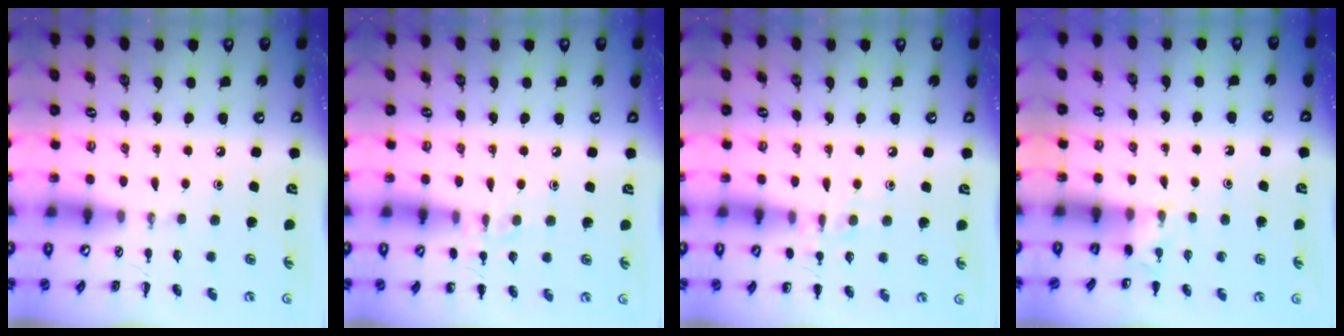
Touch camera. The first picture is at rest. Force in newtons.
{"total": 7.4, "press": 7.0, "slide": 2.2}
{"total": 7.7, "press": 7.5, "slide": 1.7}
{"total": 2.6, "press": 2.4, "slide": 1.0}